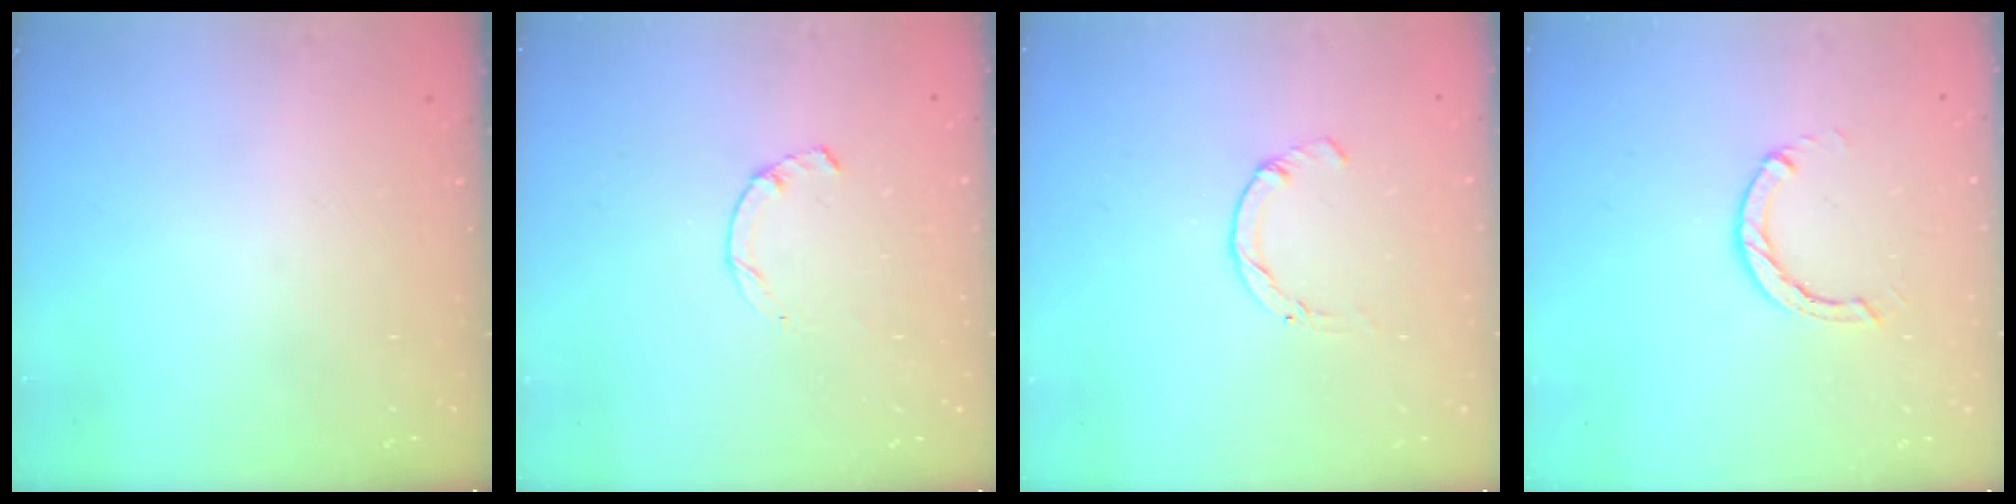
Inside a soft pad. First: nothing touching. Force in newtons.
{"total": 1.7, "press": 1.6, "slide": 0.4}
{"total": 0.0}
{"total": 3.2, "press": 3.1, "slide": 0.5}